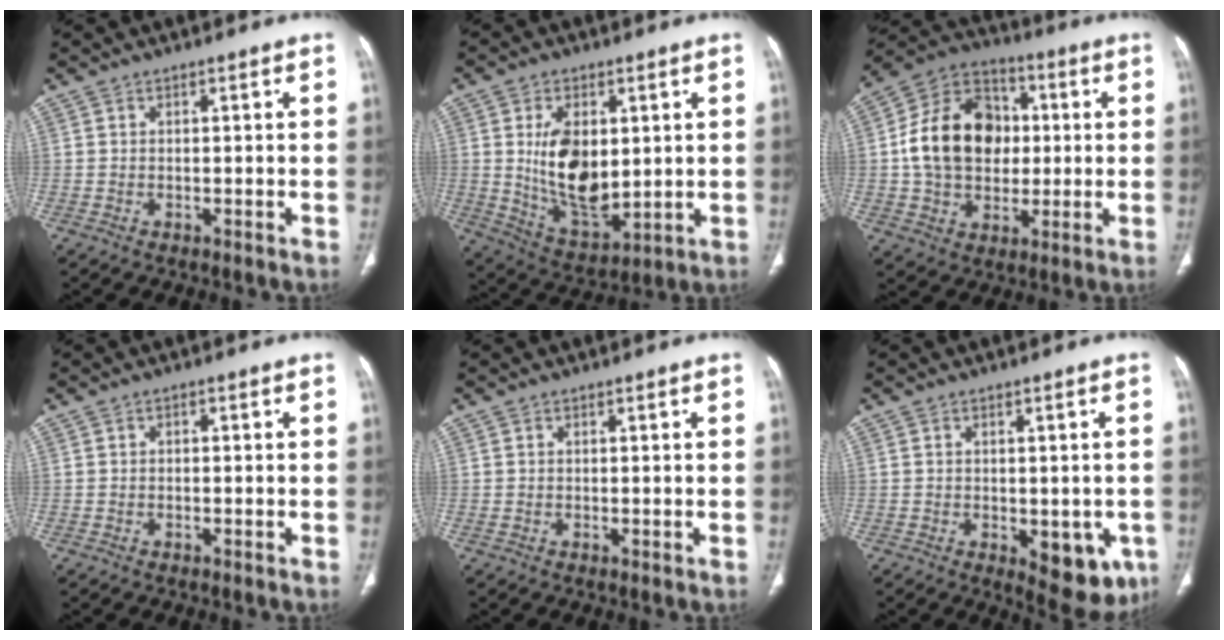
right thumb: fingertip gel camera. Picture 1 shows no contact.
{"total": 14.3, "force": [1.7, 8.2, 11.6], "torque": [-0.178, -0.020, 0.046]}
{"total": 18.3, "force": [1.1, 14.1, 11.6], "torque": [-0.170, 0.024, 0.018]}
{"total": 0.7, "force": [-0.1, 0.5, 0.5], "torque": [-0.005, 0.002, -0.003]}
{"total": 0.0}
{"total": 10.4, "force": [-3.3, 5.2, 8.4], "torque": [-0.074, -0.008, -0.029]}